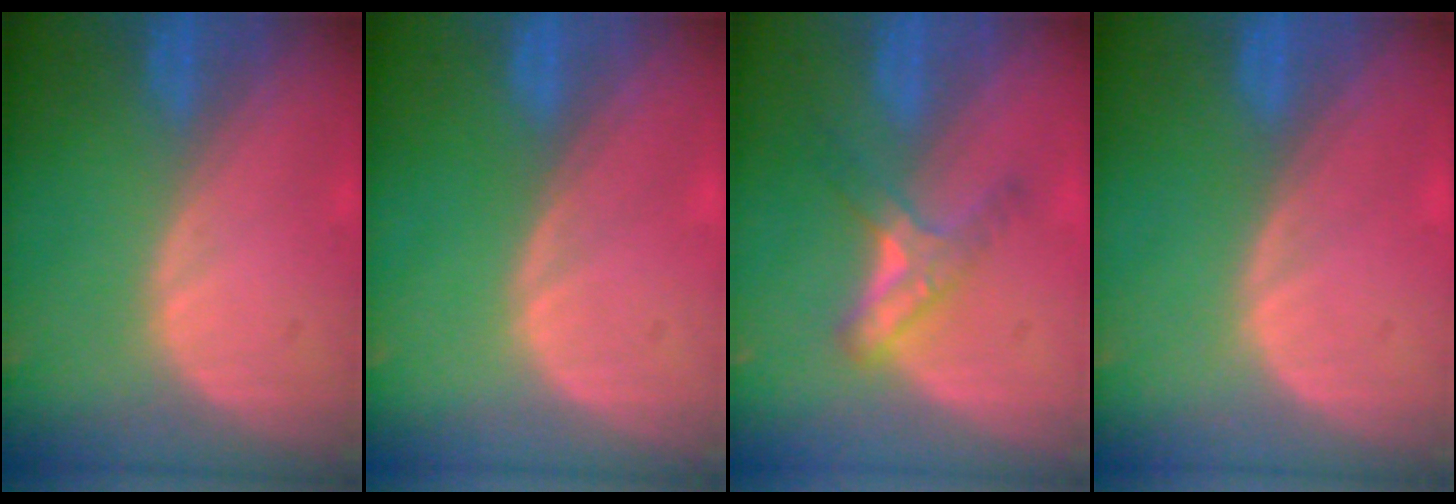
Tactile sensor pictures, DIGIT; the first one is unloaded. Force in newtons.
{"total": 0.0}
{"total": 5.1, "press": 4.9, "slide": 1.6}
{"total": 0.0}